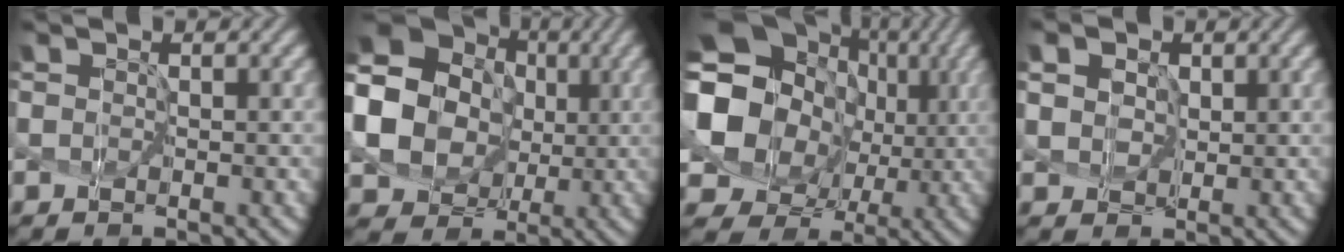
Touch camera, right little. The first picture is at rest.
{"total": 18.2, "force": [2.2, 16.6, 7.0], "torque": [-0.205, 0.021, 0.017]}
{"total": 12.1, "force": [1.0, 10.1, 6.6], "torque": [-0.138, -0.016, 0.020]}
{"total": 7.0, "force": [3.2, 5.0, 3.6], "torque": [-0.076, 0.024, 0.039]}